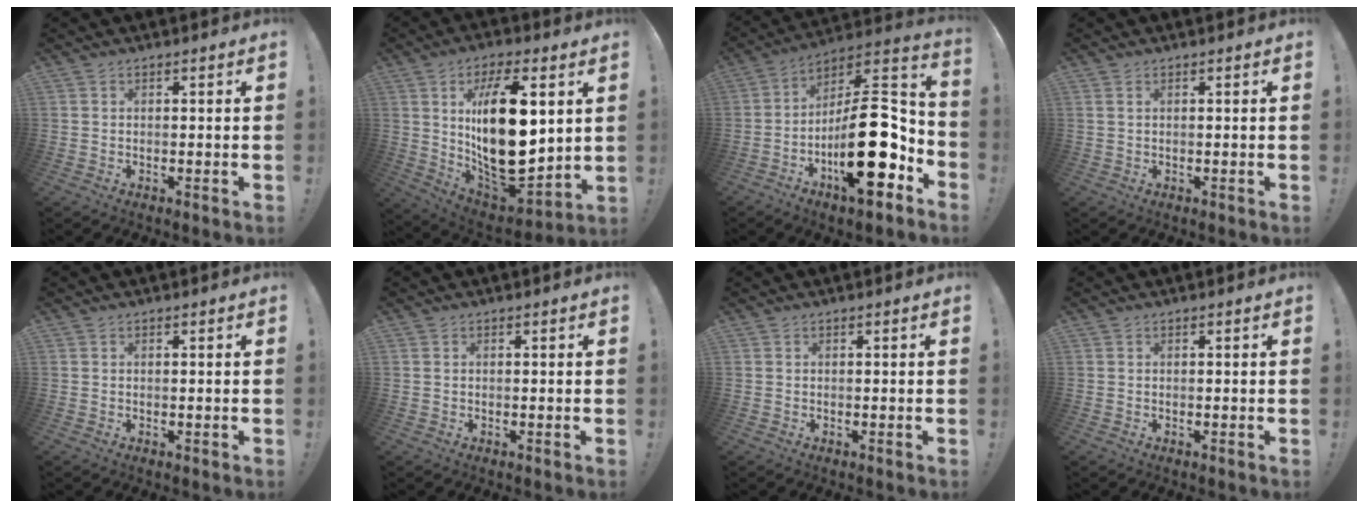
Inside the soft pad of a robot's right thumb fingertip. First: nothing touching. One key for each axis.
{"total": 24.0, "fx": 4.4, "fy": 11.5, "fz": 20.7, "tx": -0.359, "ty": -0.037, "tz": 0.078}
{"total": 26.1, "fx": -6.6, "fy": 10.6, "fz": 23.0, "tx": -0.368, "ty": 0.038, "tz": -0.098}
{"total": 0.8, "fx": 0.4, "fy": 0.2, "fz": 0.6, "tx": -0.012, "ty": 0.001, "tz": 0.008}
{"total": 0.0}
{"total": 0.0}
{"total": 0.0}
{"total": 0.0}